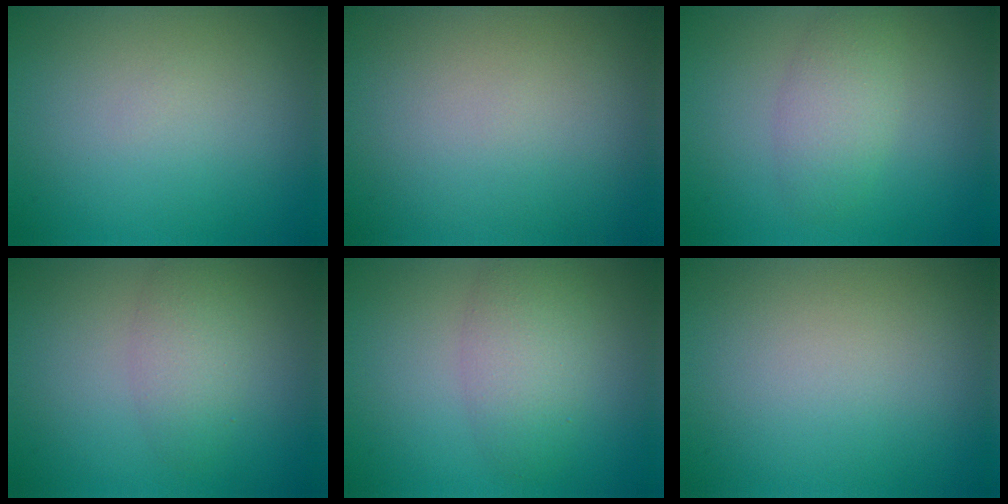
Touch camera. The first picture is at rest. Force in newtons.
{"total": 0.0}
{"total": 2.9, "press": 2.9, "slide": 0.1}
{"total": 2.7, "press": 2.7, "slide": 0.1}
{"total": 3.7, "press": 3.7, "slide": 0.2}
{"total": 0.0}